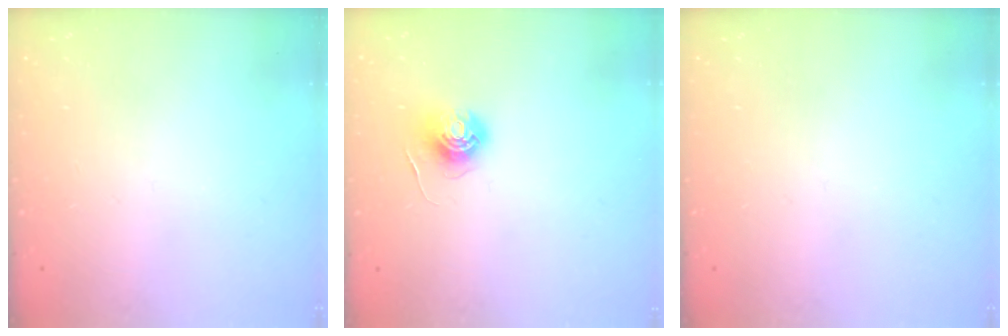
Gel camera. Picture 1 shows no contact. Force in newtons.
{"total": 6.0, "press": 6.0, "slide": 0.3}
{"total": 0.0}